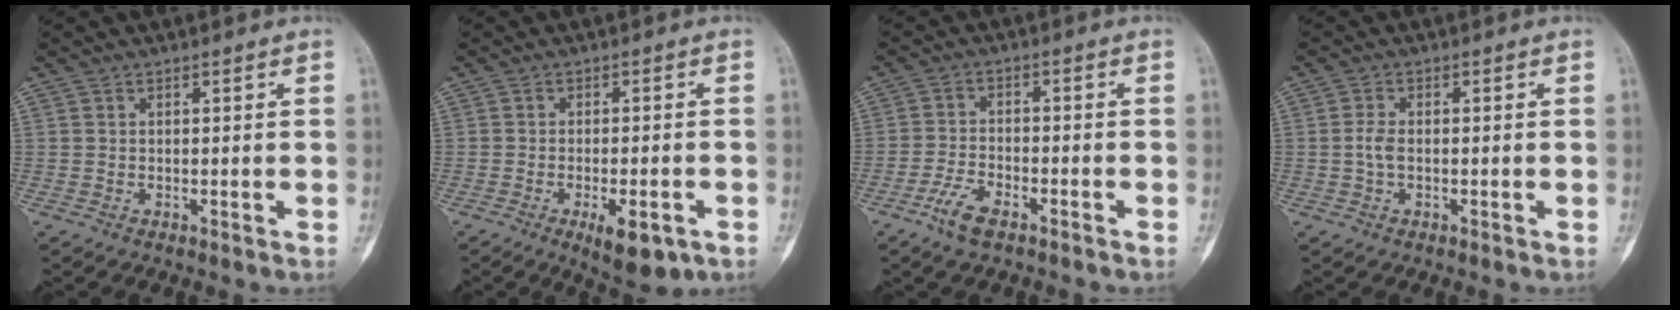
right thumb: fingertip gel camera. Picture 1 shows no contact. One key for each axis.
{"total": 7.8, "fx": -3.6, "fy": 2.8, "fz": 6.4, "tx": -0.089, "ty": 0.006, "tz": -0.040}
{"total": 5.5, "fx": -3.7, "fy": 2.0, "fz": 3.6, "tx": -0.079, "ty": 0.017, "tz": -0.068}
{"total": 2.2, "fx": -0.3, "fy": 1.4, "fz": 1.8, "tx": -0.032, "ty": 0.006, "tz": -0.009}